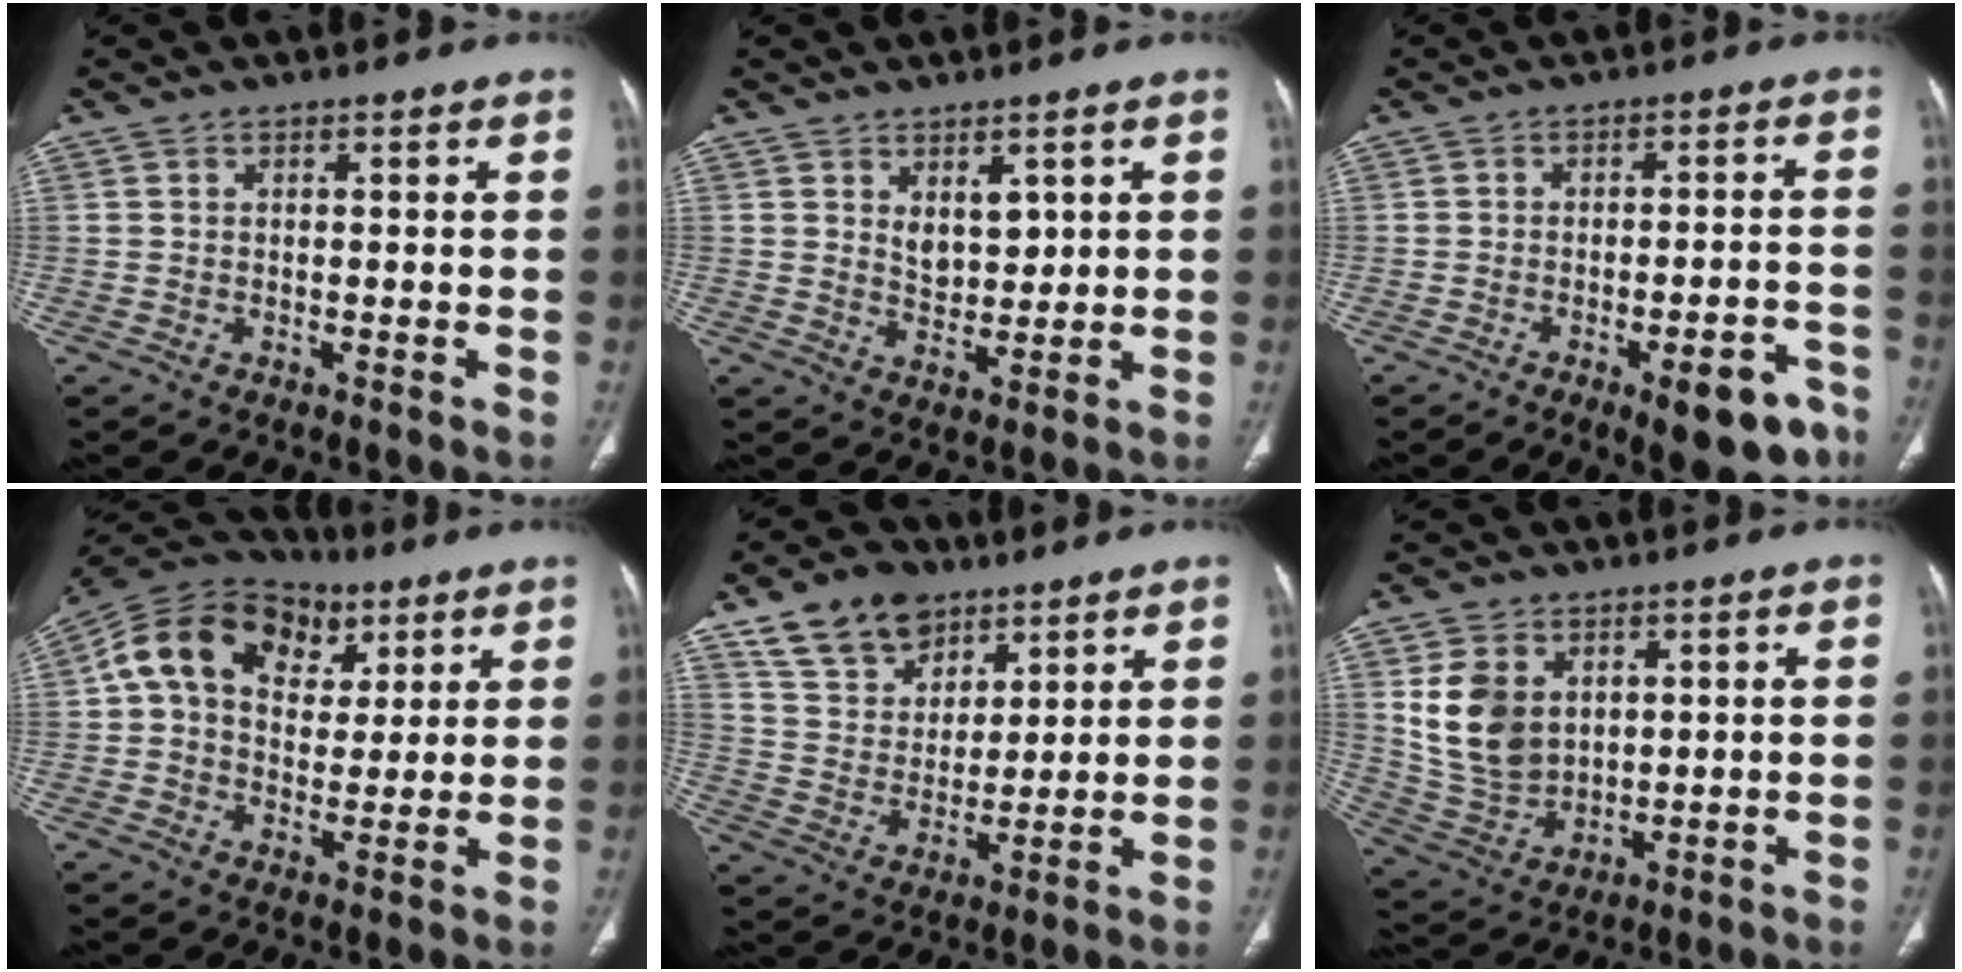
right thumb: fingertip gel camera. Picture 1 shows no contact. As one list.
[{"total": 4.7, "force": [1.9, 2.8, 3.2], "torque": [-0.037, -0.020, 0.040]}, {"total": 10.4, "force": [-6.0, 3.6, 7.8], "torque": [-0.077, 0.031, -0.072]}, {"total": 16.9, "force": [5.6, 12.4, 10.1], "torque": [-0.151, 0.014, 0.085]}, {"total": 13.0, "force": [8.3, 8.5, 5.4], "torque": [-0.070, -0.027, 0.153]}, {"total": 11.6, "force": [3.5, 8.4, 7.1], "torque": [-0.115, -0.017, 0.088]}]